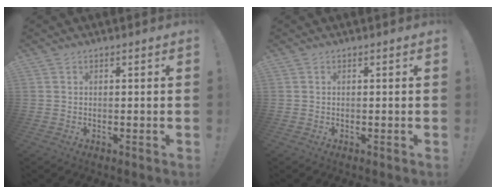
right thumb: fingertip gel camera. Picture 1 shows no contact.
{"total": 0.0}